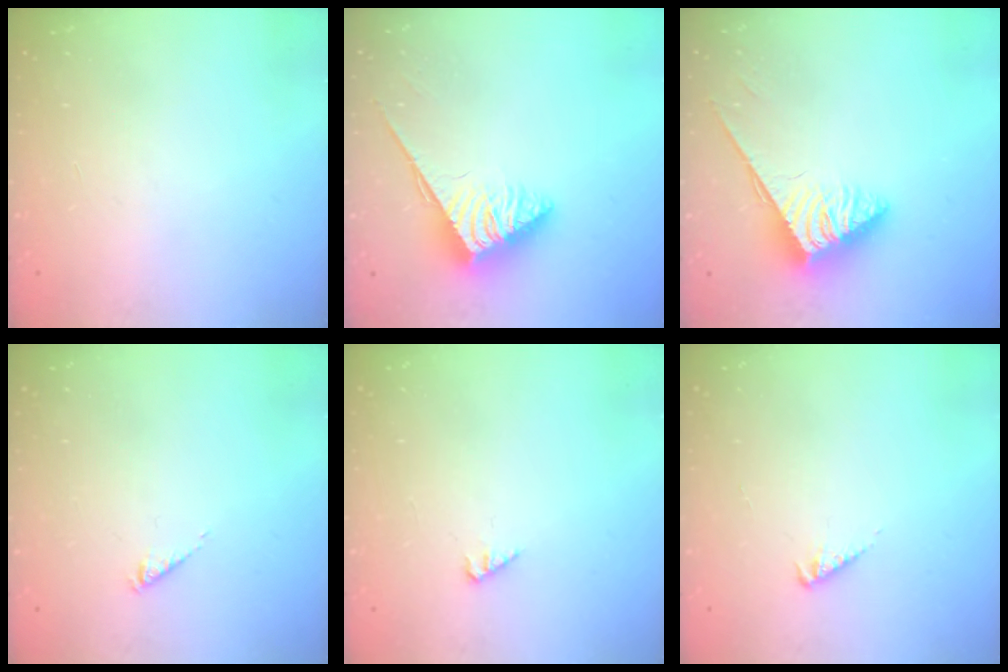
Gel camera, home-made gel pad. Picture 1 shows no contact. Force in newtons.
{"total": 3.8, "press": 3.7, "slide": 0.6}
{"total": 3.8, "press": 3.7, "slide": 0.6}
{"total": 1.0, "press": 1.0, "slide": 0.3}
{"total": 2.4, "press": 2.4, "slide": 0.2}
{"total": 2.4, "press": 2.3, "slide": 0.5}